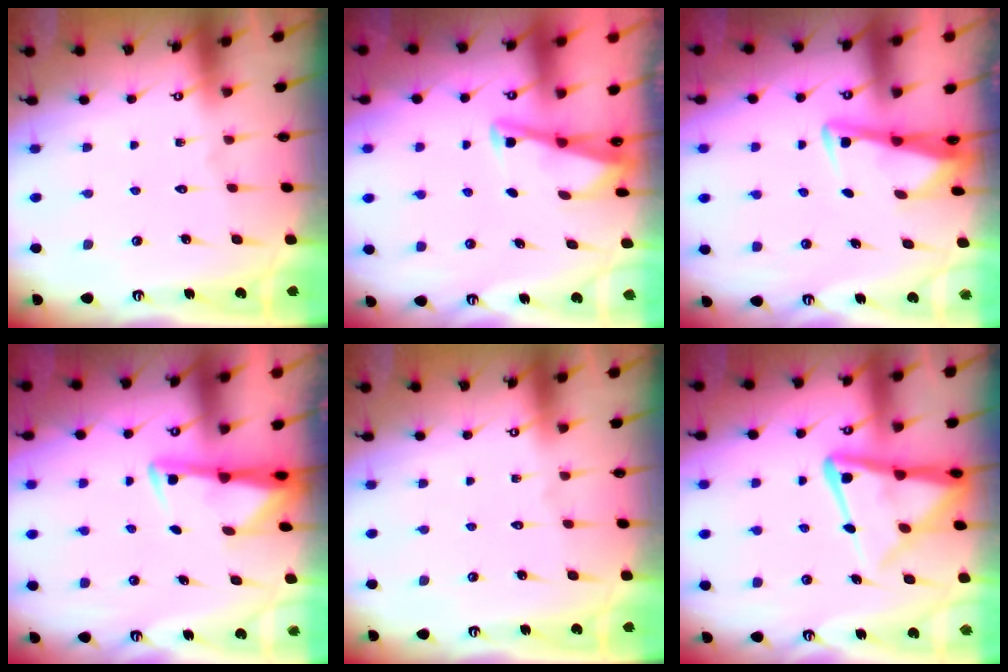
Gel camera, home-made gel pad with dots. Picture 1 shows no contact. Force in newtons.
{"total": 2.9, "press": 2.9, "slide": 0.3}
{"total": 3.4, "press": 3.4, "slide": 0.4}
{"total": 3.0, "press": 2.9, "slide": 0.5}
{"total": 0.0}
{"total": 13.3, "press": 13.2, "slide": 1.4}